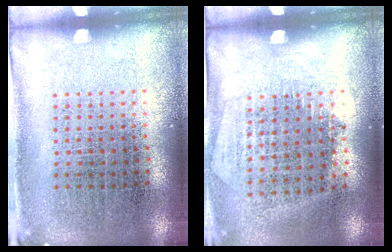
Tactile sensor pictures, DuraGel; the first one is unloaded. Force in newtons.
{"total": 1.3, "press": 1.1, "slide": 0.6}